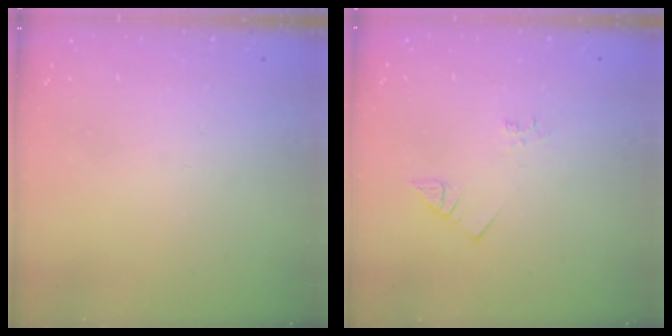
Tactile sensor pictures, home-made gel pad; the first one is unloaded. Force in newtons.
{"total": 2.5, "press": 2.5, "slide": 0.5}